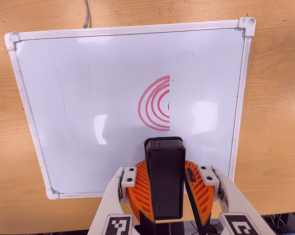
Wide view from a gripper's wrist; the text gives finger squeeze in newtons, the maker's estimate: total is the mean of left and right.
{"total": 10.1, "left": 10.1, "right": 10.2}